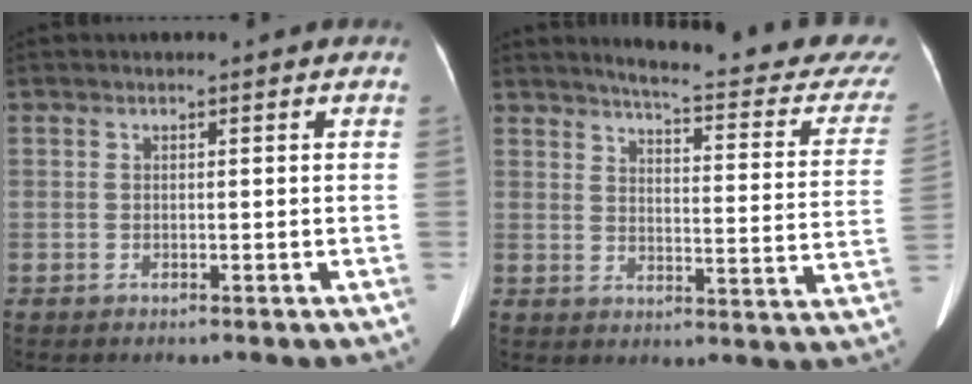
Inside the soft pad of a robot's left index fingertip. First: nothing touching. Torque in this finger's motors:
{"motor_torque": [-0.34, -1.10, 0.03, 0.06]}